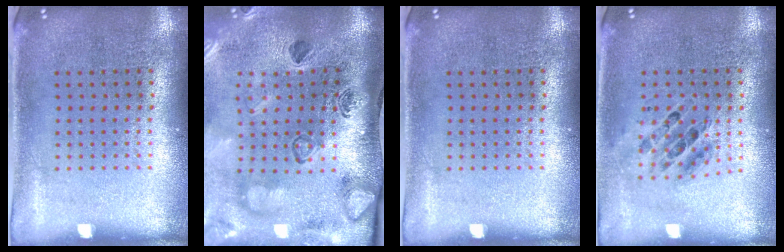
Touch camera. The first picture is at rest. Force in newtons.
{"total": 2.8, "press": 2.3, "slide": 1.6}
{"total": 0.0}
{"total": 0.7, "press": 0.7, "slide": 0.2}